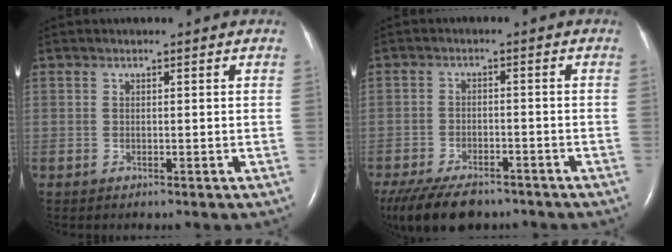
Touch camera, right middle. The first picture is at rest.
{"total": 11.7, "force": [-8.9, 4.8, 5.7], "torque": [-0.115, -0.013, -0.139]}